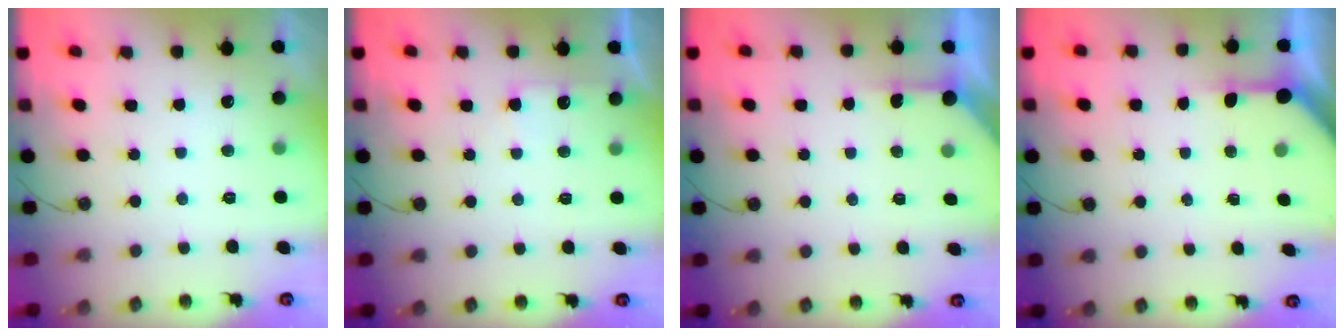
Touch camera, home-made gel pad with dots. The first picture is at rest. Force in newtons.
{"total": 5.1, "press": 5.0, "slide": 0.6}
{"total": 3.1, "press": 3.1, "slide": 0.4}
{"total": 4.6, "press": 4.5, "slide": 0.4}